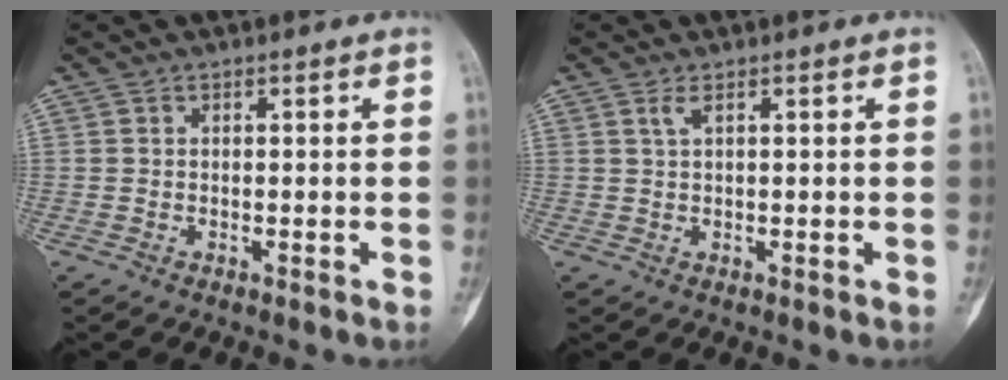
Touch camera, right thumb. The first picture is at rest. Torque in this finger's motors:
{"motor_torque": [-0.47, 0.20, 0.06, 0.17, 0.00]}